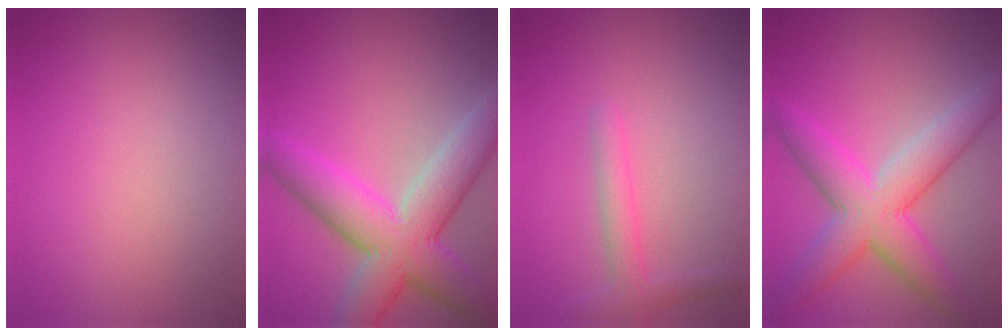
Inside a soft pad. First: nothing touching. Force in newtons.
{"total": 9.1, "press": 9.1, "slide": 0.5}
{"total": 2.1, "press": 2.1, "slide": 0.2}
{"total": 7.3, "press": 7.3, "slide": 0.3}